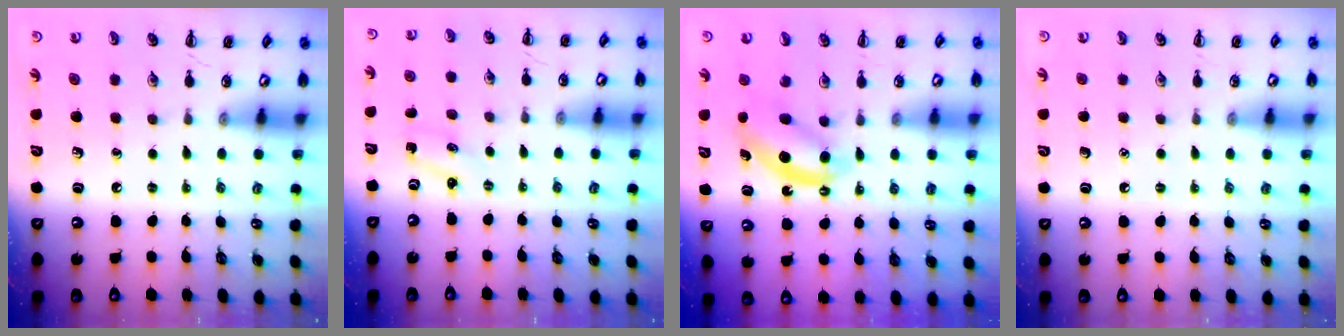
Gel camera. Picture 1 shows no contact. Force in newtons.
{"total": 1.3, "press": 1.2, "slide": 0.3}
{"total": 7.0, "press": 6.9, "slide": 1.2}
{"total": 1.5, "press": 1.4, "slide": 0.1}